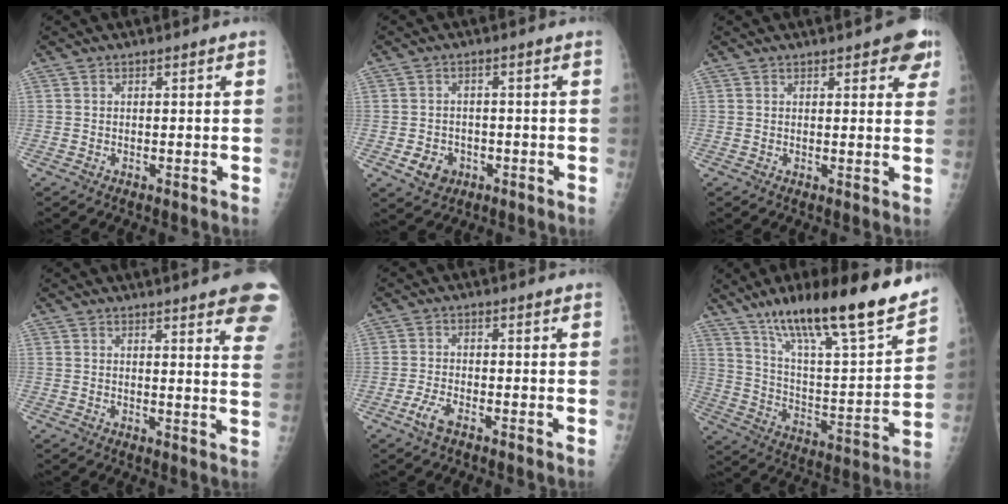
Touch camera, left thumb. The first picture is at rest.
{"total": 4.6, "force": [-1.8, 3.8, 1.8], "torque": [-0.015, 0.007, -0.022]}
{"total": 6.0, "force": [3.4, 2.4, 4.3], "torque": [-0.023, -0.010, 0.033]}
{"total": 13.8, "force": [9.1, 2.4, 10.2], "torque": [-0.103, -0.032, 0.089]}
{"total": 3.1, "force": [-1.9, 1.0, 2.1], "torque": [-0.052, 0.008, -0.040]}
{"total": 24.8, "force": [18.2, 4.2, 16.3], "torque": [-0.238, -0.073, 0.303]}